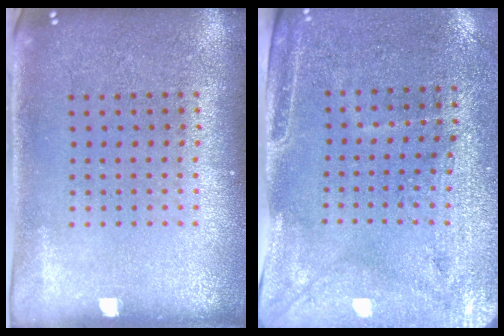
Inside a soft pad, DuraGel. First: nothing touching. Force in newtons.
{"total": 3.0, "press": 2.7, "slide": 1.4}